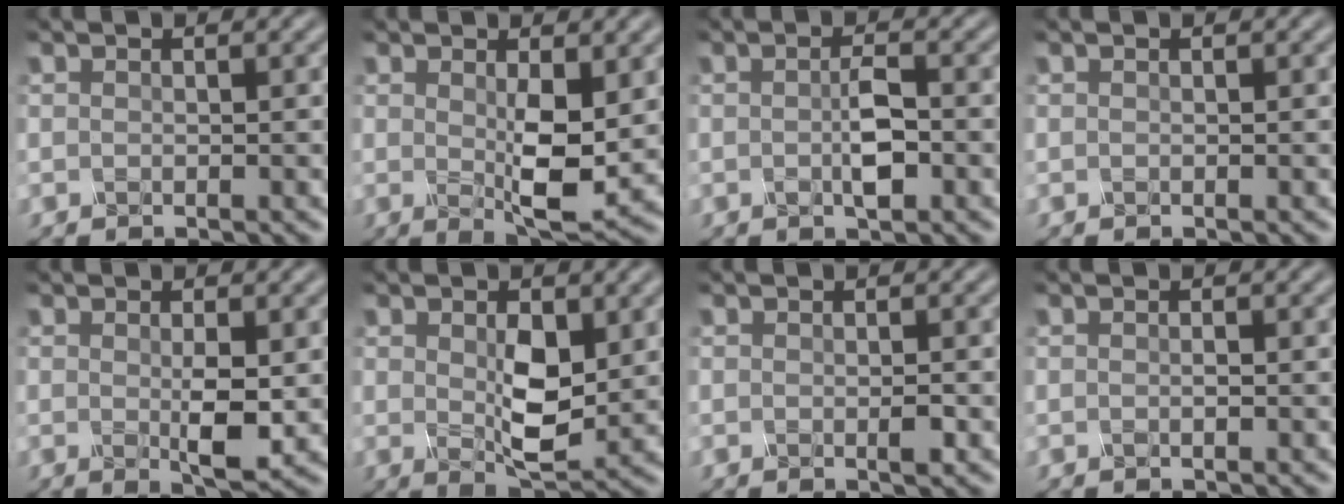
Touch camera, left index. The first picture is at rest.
{"total": 4.1, "force": [0.3, 1.0, 4.0], "torque": [-0.087, -0.012, 0.017]}
{"total": 1.8, "force": [-0.3, 0.1, 1.8], "torque": [-0.046, 0.001, 0.000]}
{"total": 0.0}
{"total": 2.6, "force": [-0.1, 0.3, 2.6], "torque": [-0.062, -0.007, 0.007]}
{"total": 3.8, "force": [0.5, 1.6, 3.4], "torque": [-0.076, -0.007, 0.020]}
{"total": 0.8, "force": [-0.4, -0.2, 0.7], "torque": [-0.025, -0.002, -0.001]}
{"total": 0.0}